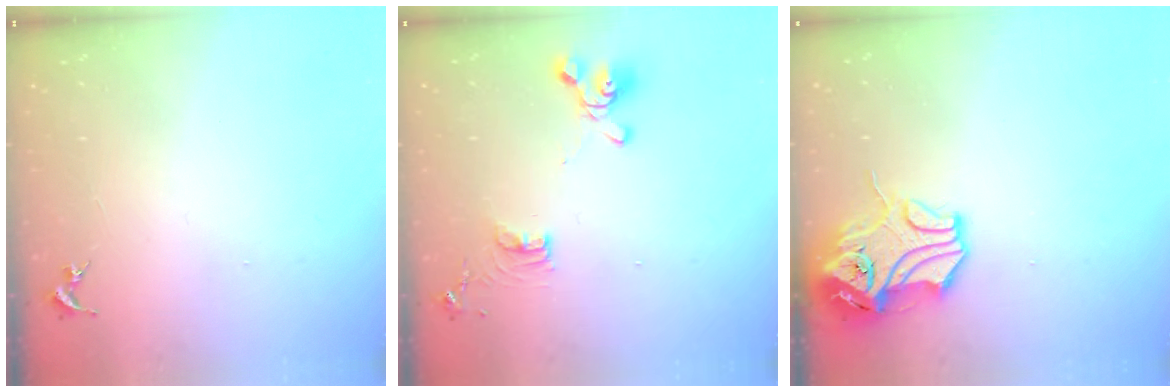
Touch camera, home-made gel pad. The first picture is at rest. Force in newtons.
{"total": 12.5, "press": 12.3, "slide": 2.0}
{"total": 12.0, "press": 11.9, "slide": 1.6}